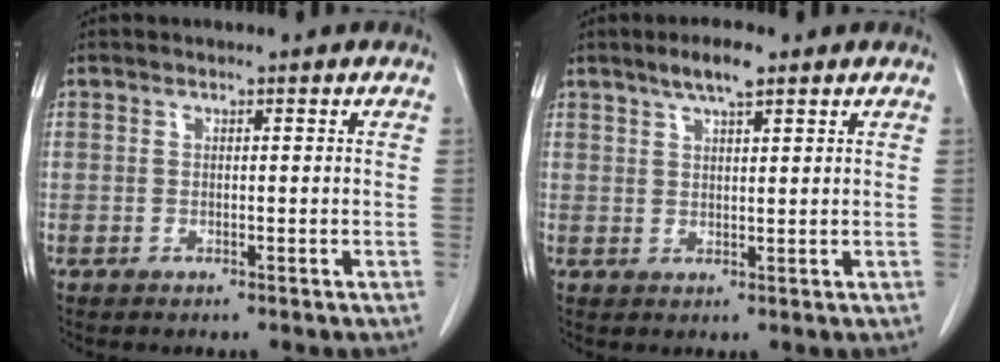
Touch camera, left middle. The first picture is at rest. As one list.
[{"total": 4.3, "force": [3.0, 0.6, 3.0], "torque": [-0.059, 0.005, 0.052]}]